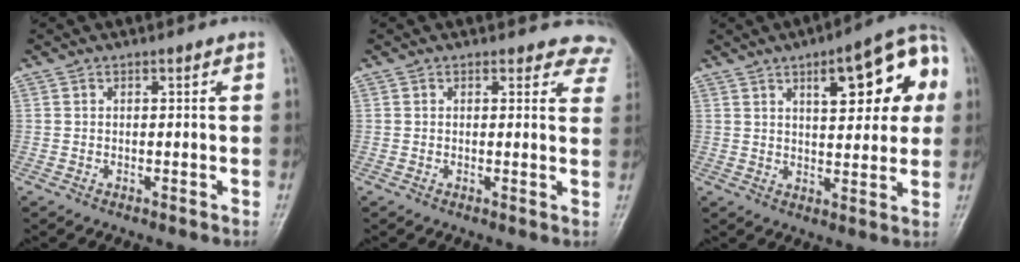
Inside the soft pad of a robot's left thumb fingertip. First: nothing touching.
{"total": 6.6, "force": [5.9, 3.0, -0.1], "torque": [0.057, -0.023, 0.028]}
{"total": 15.3, "force": [5.1, 6.0, 13.1], "torque": [-0.133, 0.010, 0.060]}